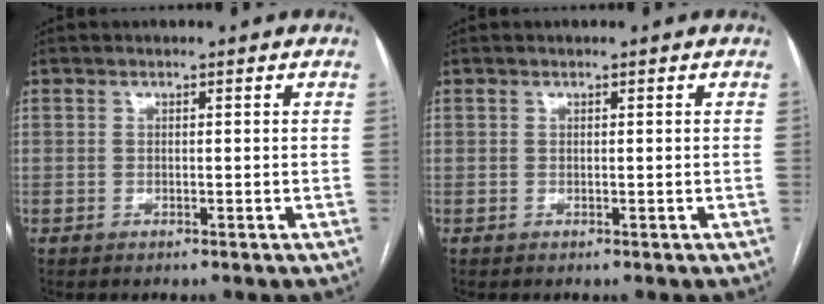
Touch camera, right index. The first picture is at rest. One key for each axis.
{"total": 0.0}